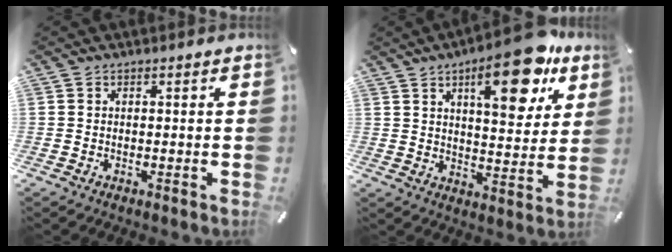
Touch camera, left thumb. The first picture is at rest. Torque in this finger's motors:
{"motor_torque": [3.20, 1.80, 1.92, -0.85, 0.44]}